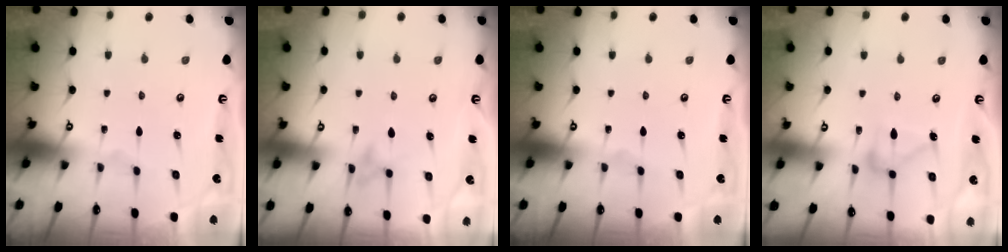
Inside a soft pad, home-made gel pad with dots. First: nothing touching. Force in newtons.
{"total": 9.3, "press": 9.3, "slide": 0.9}
{"total": 0.0}
{"total": 12.6, "press": 12.5, "slide": 0.6}